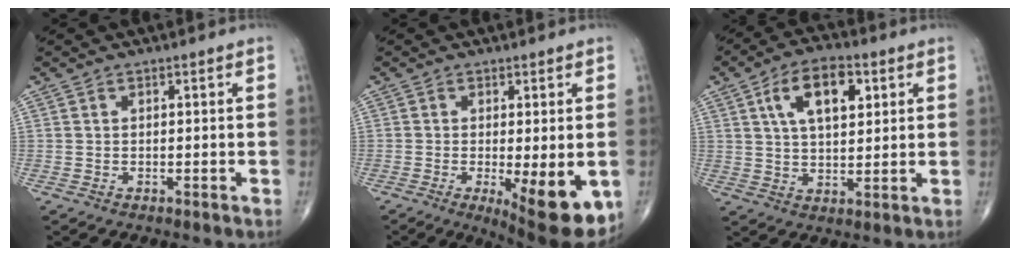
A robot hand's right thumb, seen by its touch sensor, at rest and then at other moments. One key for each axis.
{"total": 12.1, "fx": -3.5, "fy": 3.7, "fz": 11.0, "tx": -0.144, "ty": -0.023, "tz": -0.039}
{"total": 11.4, "fx": 4.2, "fy": 5.9, "fz": 8.8, "tx": -0.132, "ty": -0.005, "tz": 0.068}